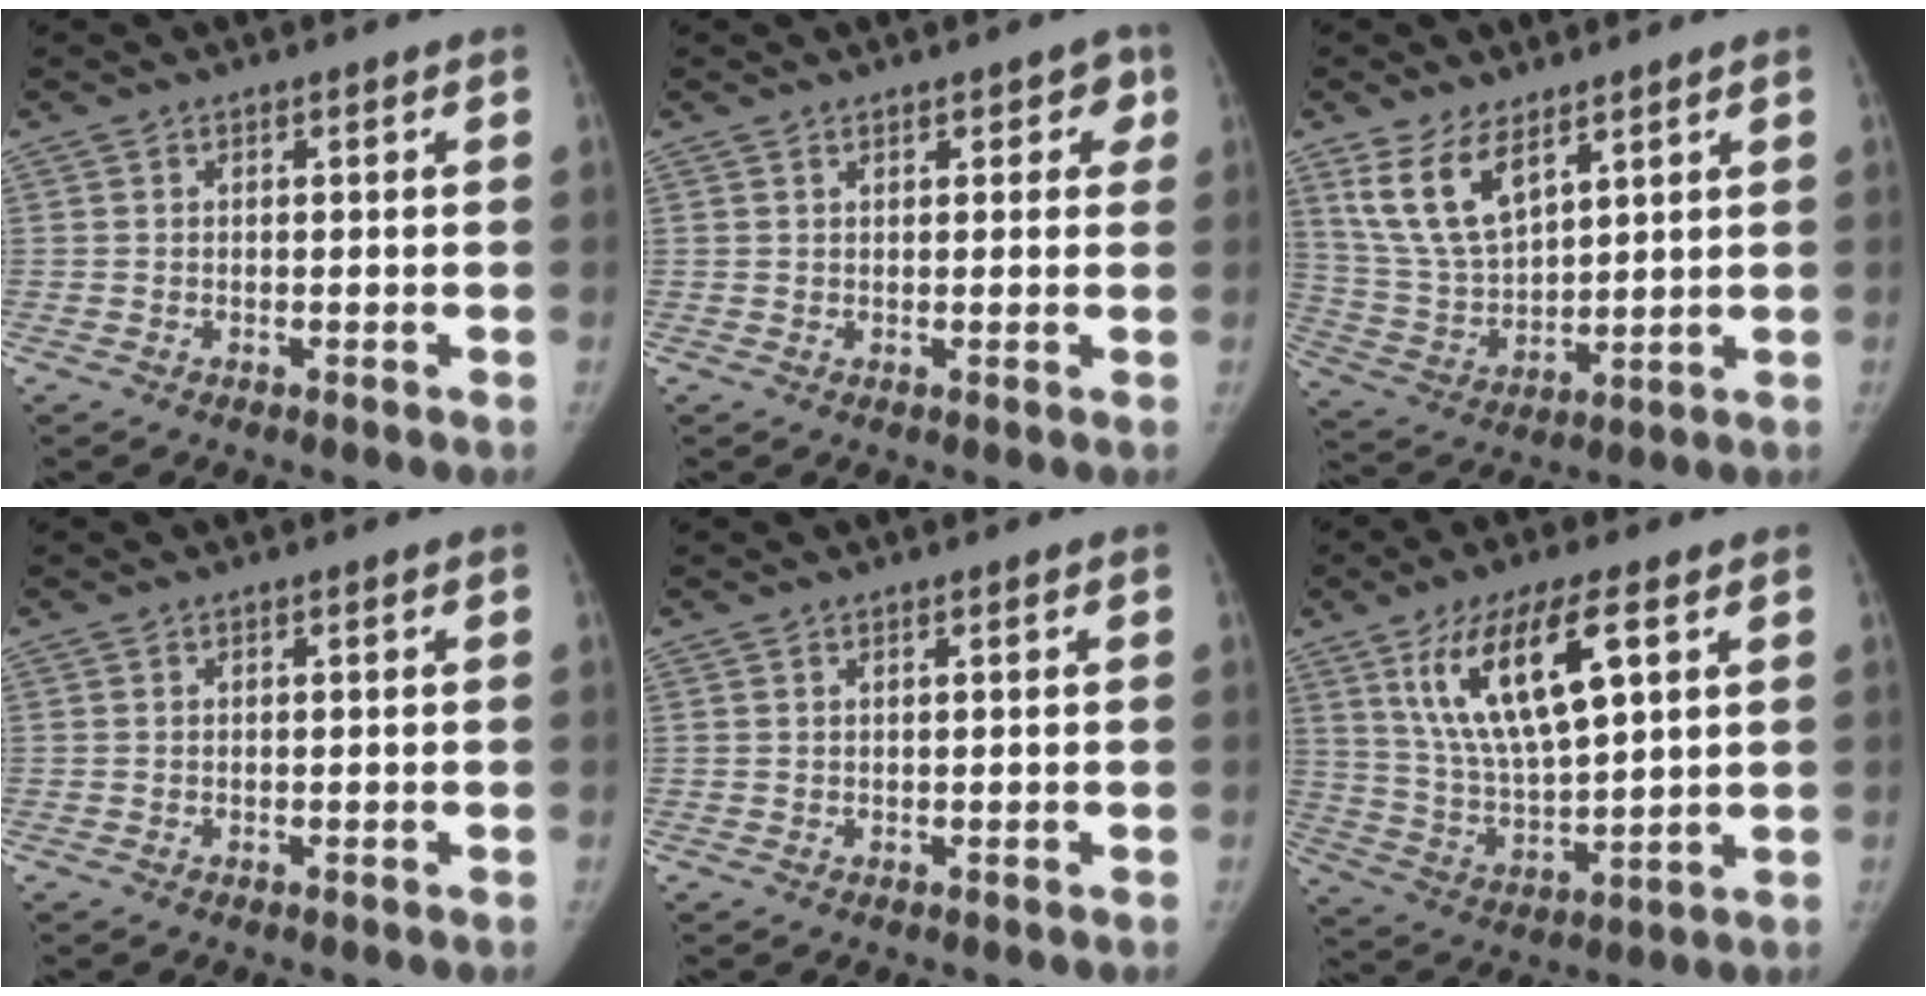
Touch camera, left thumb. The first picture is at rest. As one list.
[{"total": 3.2, "force": [1.8, 1.8, 2.0], "torque": [0.011, -0.001, 0.018]}, {"total": 11.7, "force": [6.9, 5.4, 7.7], "torque": [-0.135, -0.031, 0.153]}, {"total": 0.0}, {"total": 0.0}, {"total": 16.3, "force": [6.9, 5.5, 13.7], "torque": [-0.243, -0.022, 0.135]}]